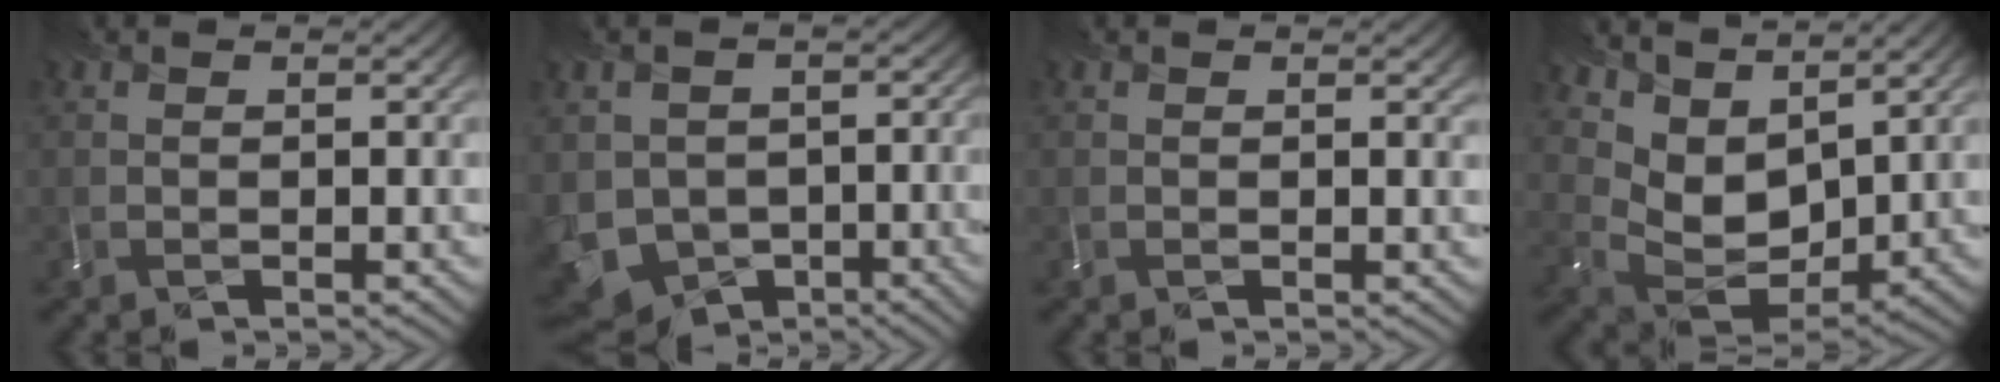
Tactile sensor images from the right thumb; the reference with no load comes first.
{"total": 10.9, "force": [-3.4, 9.1, 5.0], "torque": [-0.139, -0.045, -0.054]}
{"total": 0.5, "force": [0.4, 0.1, 0.3], "torque": [-0.003, -0.002, 0.005]}
{"total": 9.4, "force": [6.3, 5.2, 4.8], "torque": [-0.127, 0.000, 0.116]}